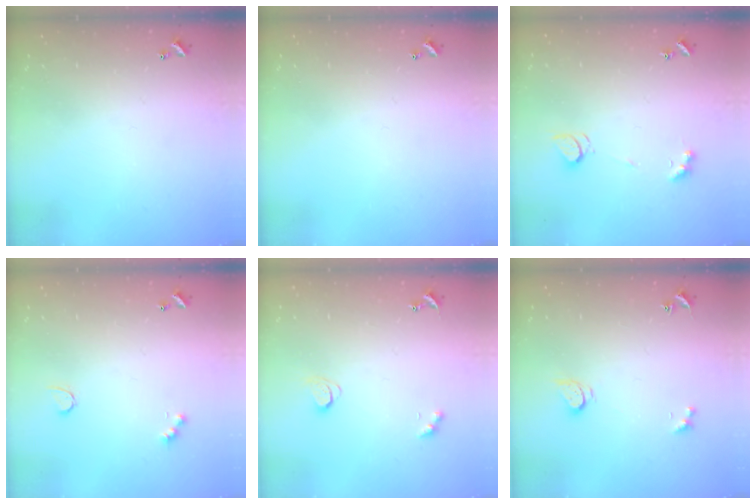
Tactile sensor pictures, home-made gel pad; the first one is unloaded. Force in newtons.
{"total": 0.0}
{"total": 2.2, "press": 2.2, "slide": 0.4}
{"total": 2.6, "press": 2.5, "slide": 0.5}
{"total": 1.7, "press": 1.7, "slide": 0.3}
{"total": 2.9, "press": 2.9, "slide": 0.5}